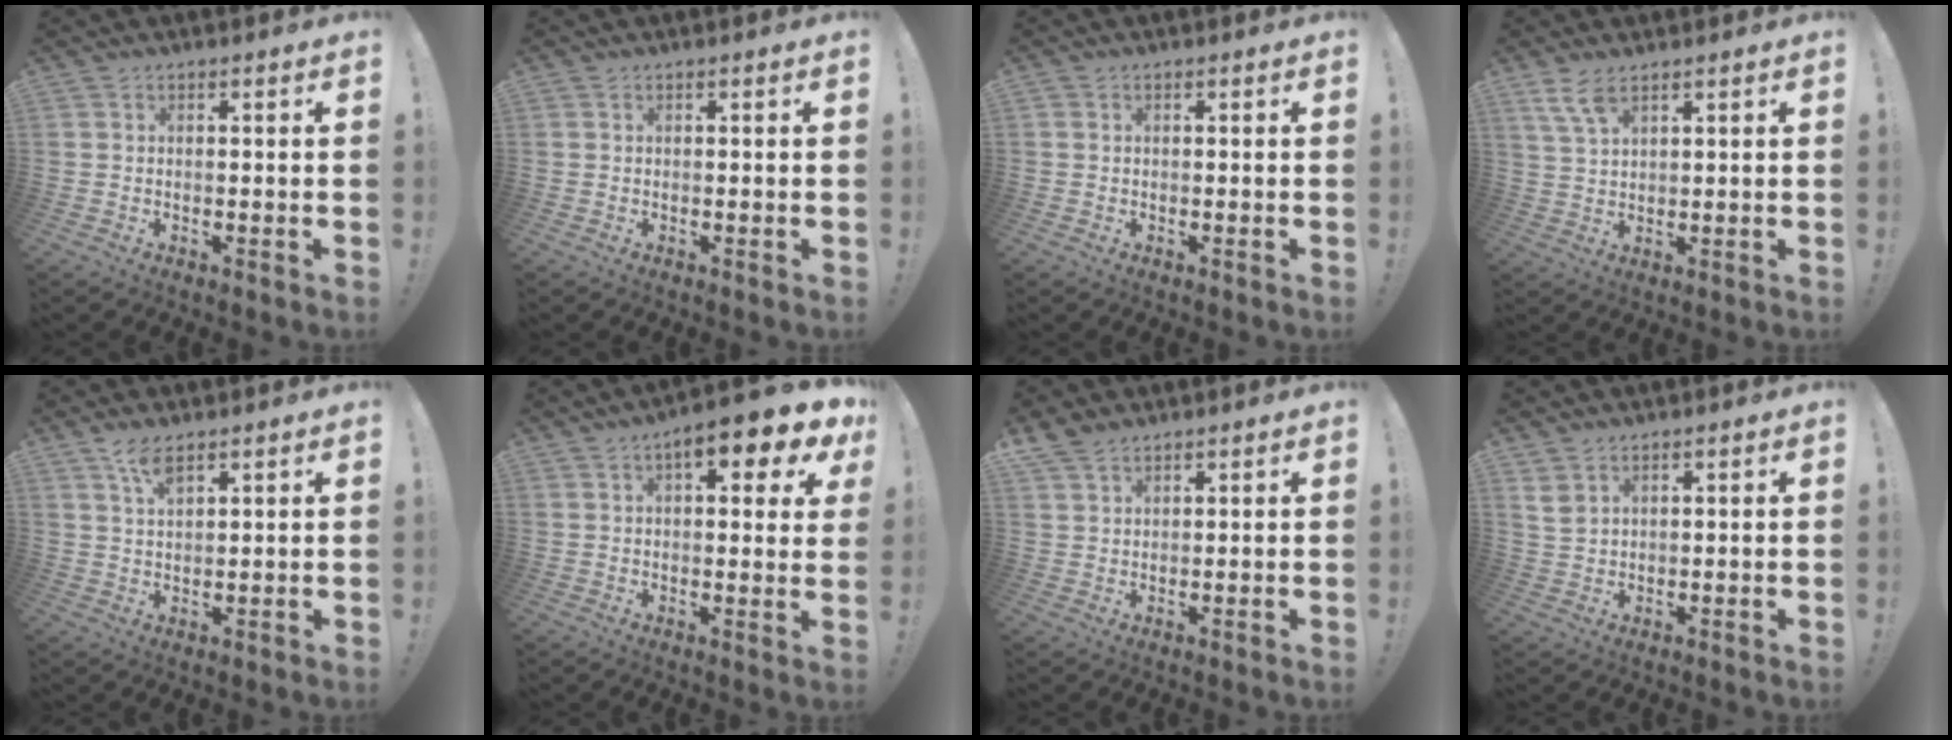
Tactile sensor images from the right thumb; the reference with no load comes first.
{"total": 0.0}
{"total": 1.0, "force": [0.0, 1.0, 0.1], "torque": [-0.002, 0.001, 0.000]}
{"total": 6.2, "force": [4.3, 2.2, 3.8], "torque": [-0.068, -0.019, 0.080]}
{"total": 4.8, "force": [3.4, 1.3, 3.1], "torque": [-0.054, -0.020, 0.059]}
{"total": 10.4, "force": [5.1, 3.4, 8.4], "torque": [-0.101, -0.025, 0.076]}
{"total": 4.7, "force": [3.9, 2.1, 1.7], "torque": [-0.032, -0.019, 0.075]}
{"total": 3.6, "force": [2.5, 2.0, 1.8], "torque": [-0.024, -0.014, 0.047]}